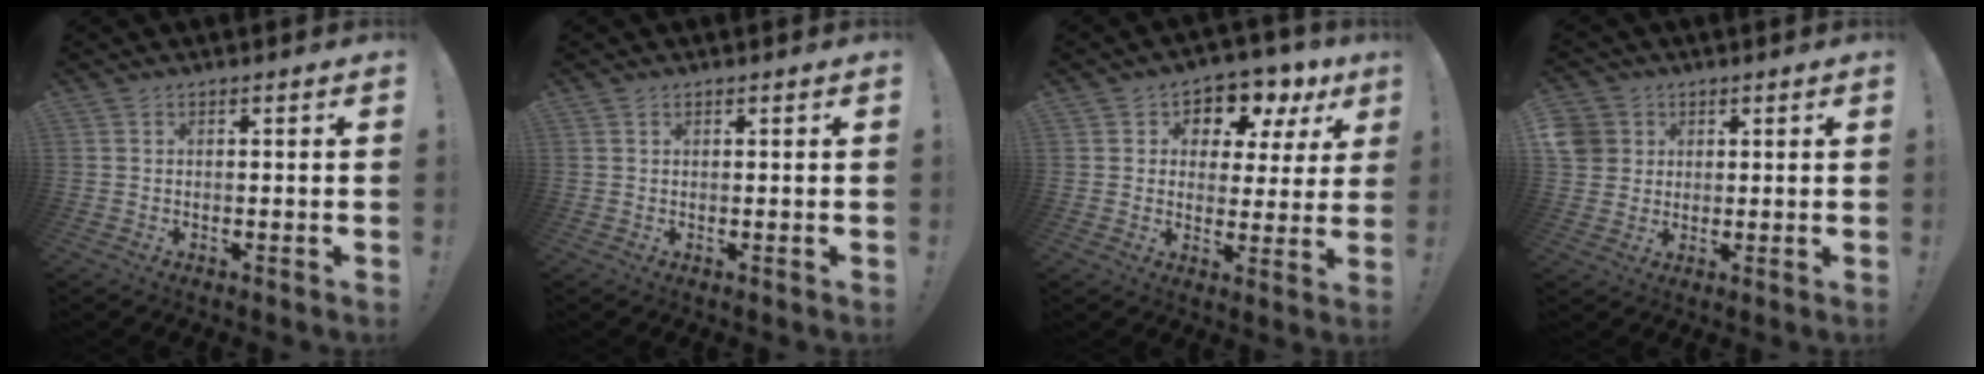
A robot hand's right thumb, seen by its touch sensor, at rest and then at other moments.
{"total": 0.6, "force": [0.5, 0.4, 0.1], "torque": [0.004, -0.002, 0.008]}
{"total": 6.9, "force": [4.4, 4.7, 2.4], "torque": [-0.029, -0.046, 0.078]}
{"total": 6.9, "force": [1.9, 6.4, 1.9], "torque": [-0.037, -0.004, 0.039]}